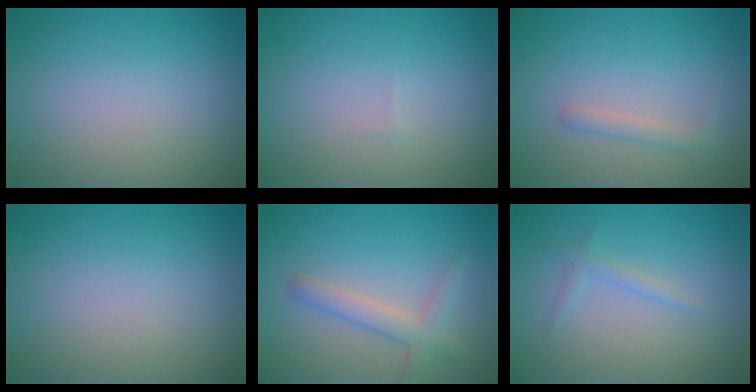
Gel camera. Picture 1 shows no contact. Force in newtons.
{"total": 0.0}
{"total": 1.3, "press": 1.3, "slide": 0.1}
{"total": 0.0}
{"total": 2.7, "press": 2.7, "slide": 0.1}
{"total": 1.1, "press": 1.1, "slide": 0.2}